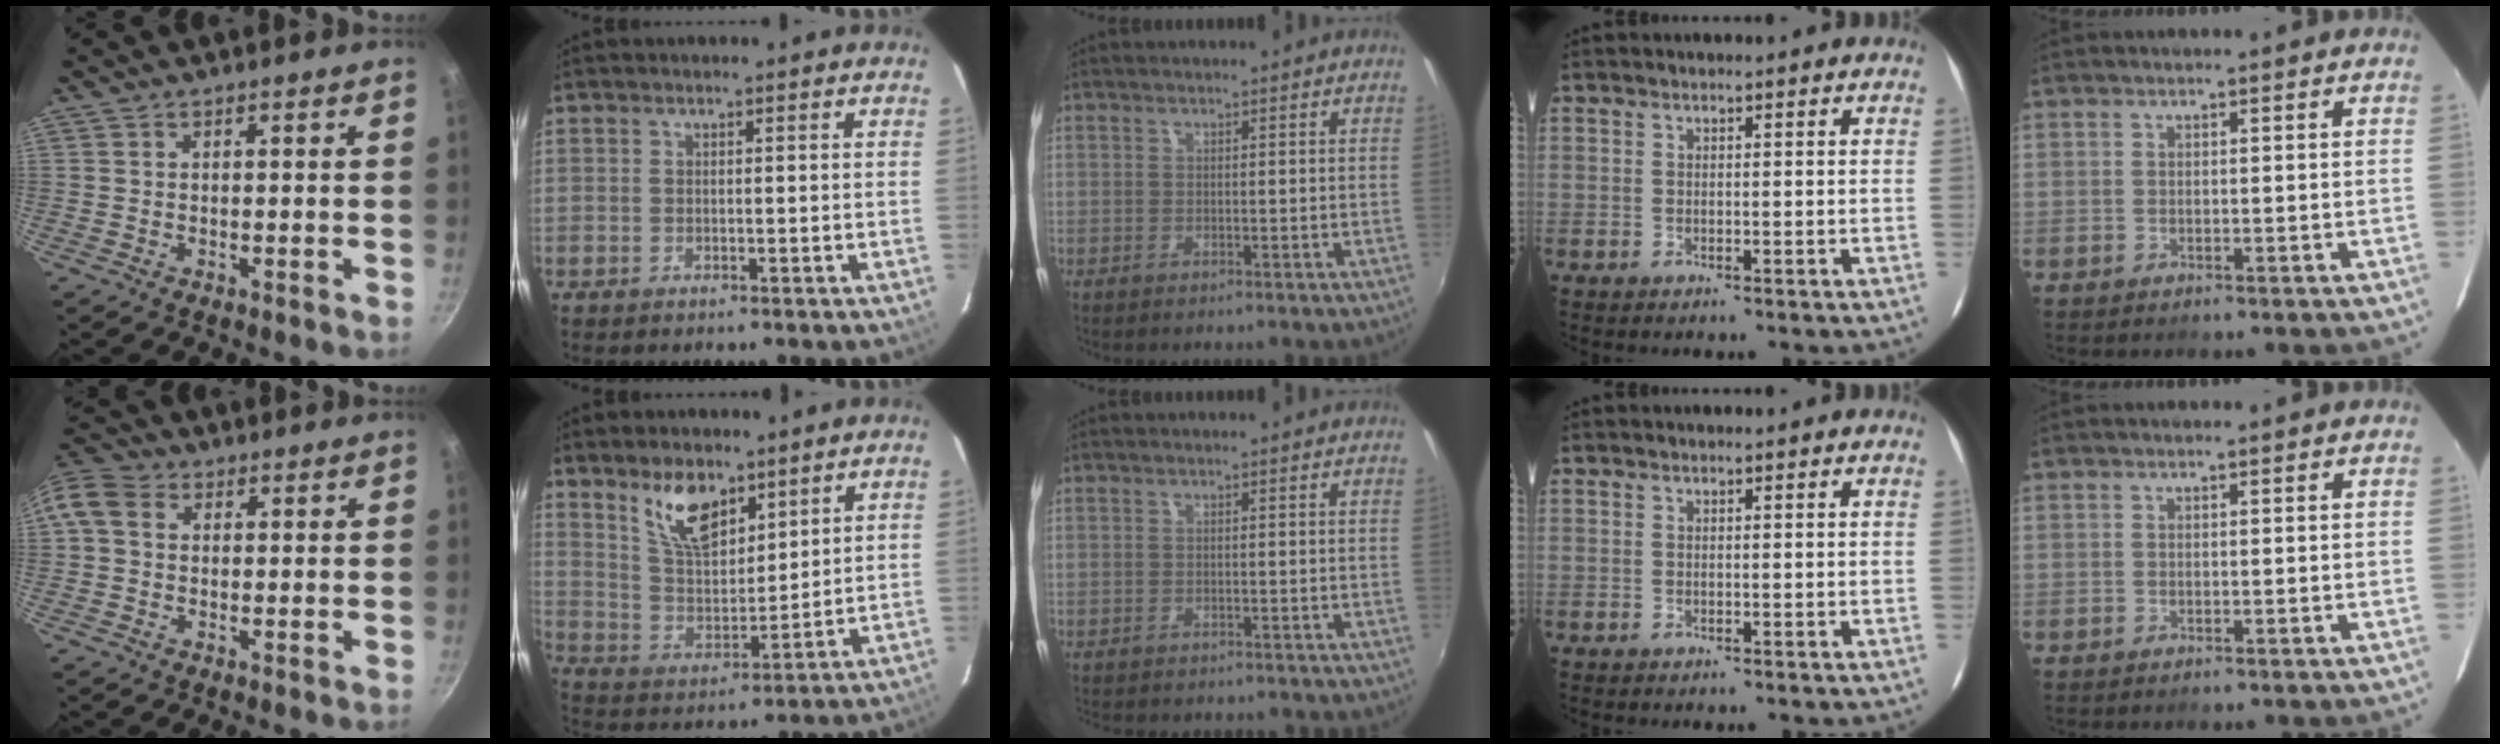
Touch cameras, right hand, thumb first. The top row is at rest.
{"thumb": {"total": 8.8, "force": [1.3, 7.1, 5.0], "torque": [-0.107, 0.025, 0.008]}, "index": {"total": 10.8, "force": [7.0, 5.0, 6.5], "torque": [-0.115, 0.002, 0.140]}, "middle": {"total": 3.6, "force": [-3.3, 0.9, 1.0], "torque": [-0.028, -0.015, -0.049]}}